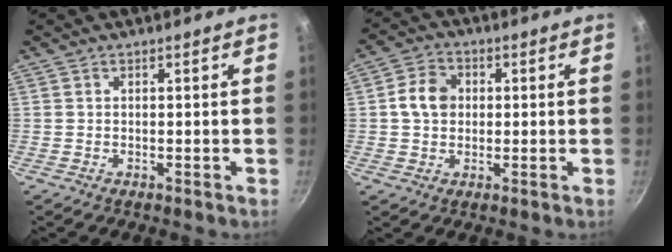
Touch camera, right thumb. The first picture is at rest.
{"total": 6.5, "force": [0.6, 5.3, 3.6], "torque": [-0.046, 0.014, 0.000]}